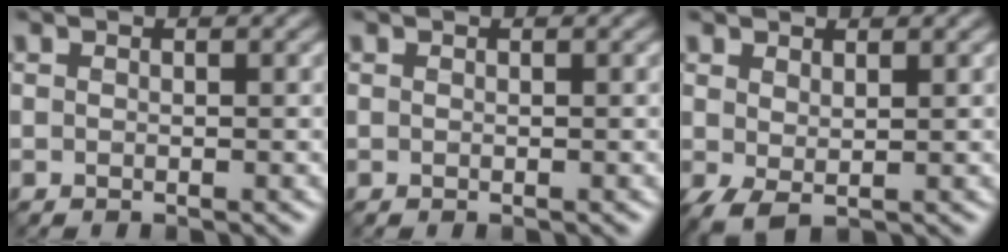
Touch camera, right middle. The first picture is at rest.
{"total": 0.0}
{"total": 1.7, "force": [0.1, 0.3, 1.7], "torque": [-0.042, -0.002, 0.002]}